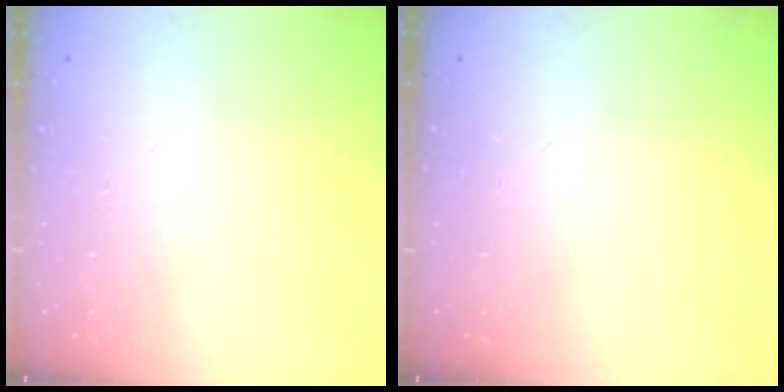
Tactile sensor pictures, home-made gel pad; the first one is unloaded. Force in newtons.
{"total": 0.0}